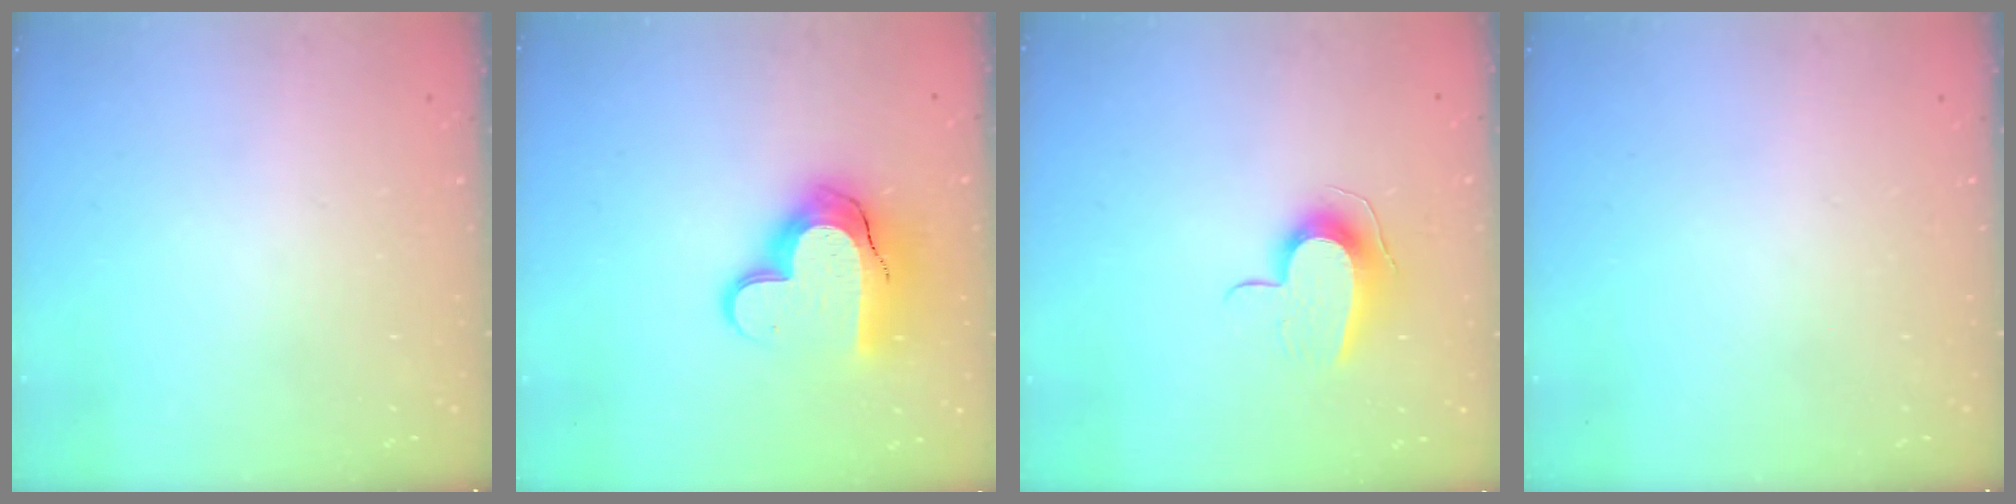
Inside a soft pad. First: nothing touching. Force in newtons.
{"total": 16.0, "press": 16.0, "slide": 1.0}
{"total": 9.2, "press": 9.2, "slide": 0.5}
{"total": 0.0}